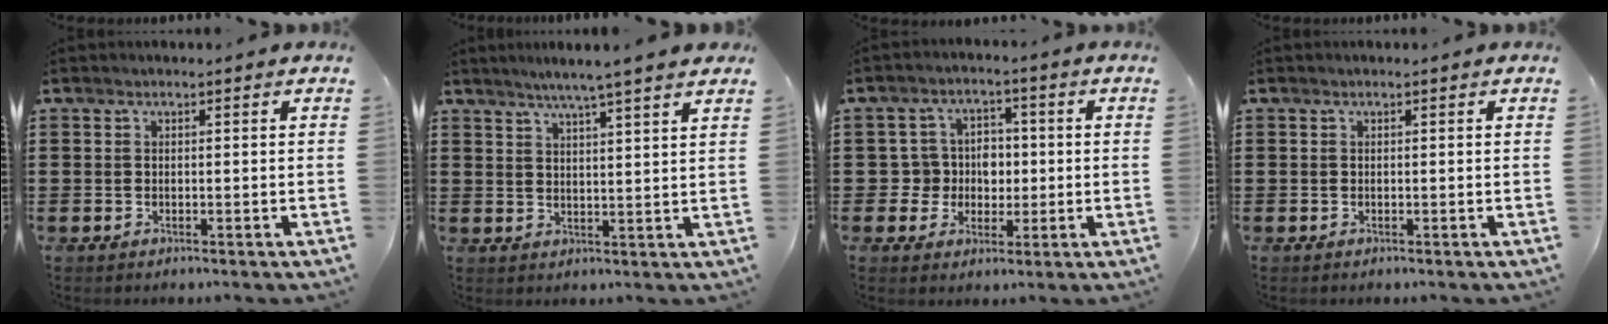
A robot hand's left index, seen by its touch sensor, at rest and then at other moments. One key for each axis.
{"total": 4.4, "fx": 3.7, "fy": -0.9, "fz": 2.3, "tx": -0.055, "ty": -0.014, "tz": 0.063}
{"total": 5.3, "fx": -0.1, "fy": 5.1, "fz": 1.5, "tx": -0.045, "ty": 0.012, "tz": -0.004}
{"total": 0.0}